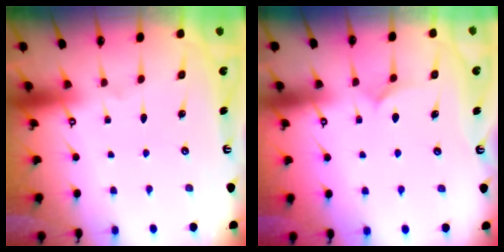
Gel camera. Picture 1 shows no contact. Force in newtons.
{"total": 5.7, "press": 5.7, "slide": 0.4}